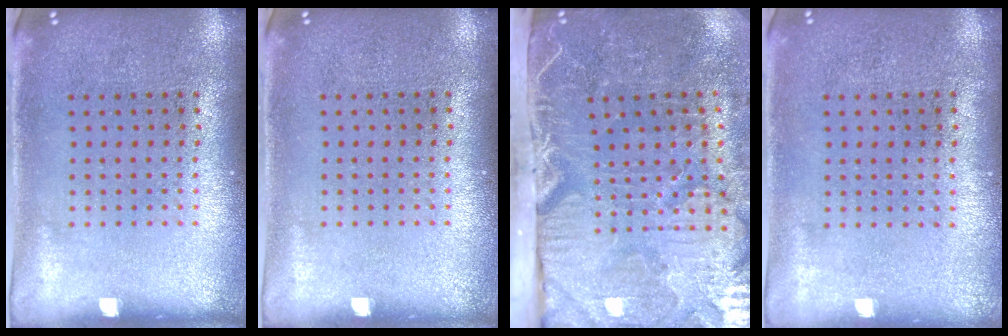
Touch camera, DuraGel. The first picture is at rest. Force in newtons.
{"total": 0.0}
{"total": 5.3, "press": 4.4, "slide": 3.0}
{"total": 0.0}